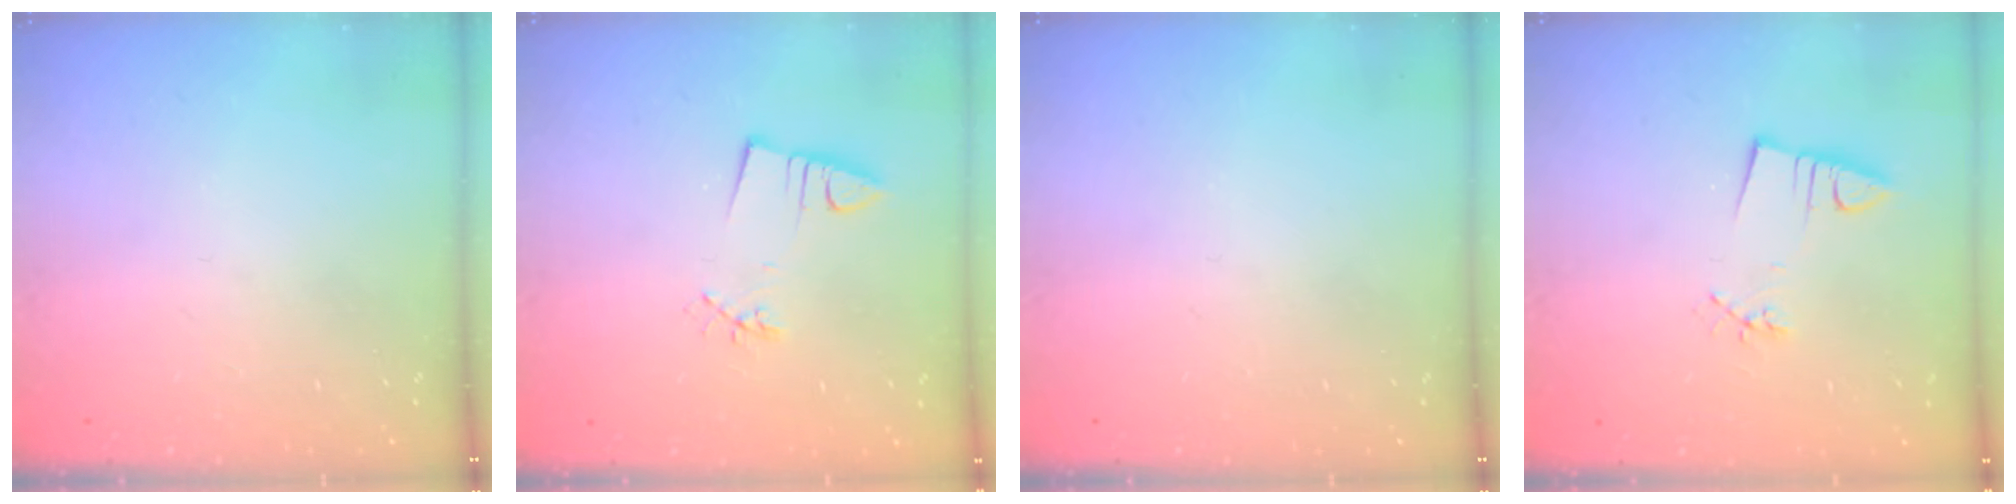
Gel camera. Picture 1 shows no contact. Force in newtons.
{"total": 3.0, "press": 1.4, "slide": 2.6}
{"total": 0.0}
{"total": 3.2, "press": 1.8, "slide": 2.7}